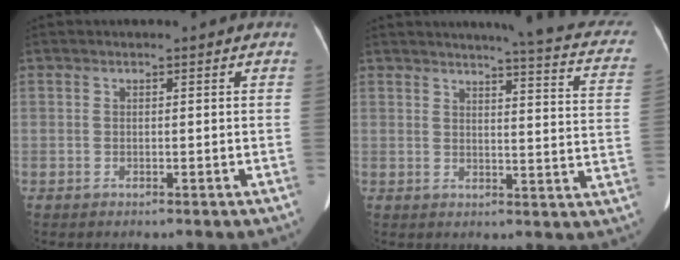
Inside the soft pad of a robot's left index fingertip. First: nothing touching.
{"total": 15.0, "force": [12.6, 1.3, 8.0], "torque": [-0.095, -0.049, 0.116]}